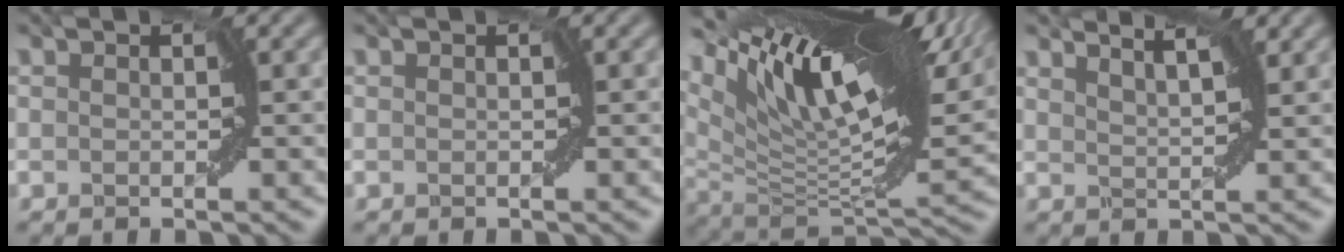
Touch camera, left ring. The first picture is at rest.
{"total": 0.0}
{"total": 15.0, "force": [9.2, 3.8, 11.3], "torque": [-0.205, 0.022, 0.167]}
{"total": 3.7, "force": [3.2, 0.8, 1.8], "torque": [-0.021, 0.015, 0.021]}